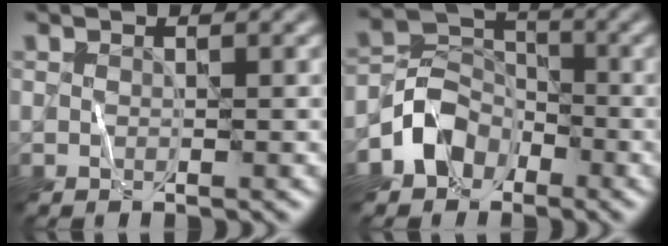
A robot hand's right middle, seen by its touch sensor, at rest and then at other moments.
{"total": 4.3, "force": [-2.4, 3.4, 1.3], "torque": [-0.012, 0.008, -0.055]}